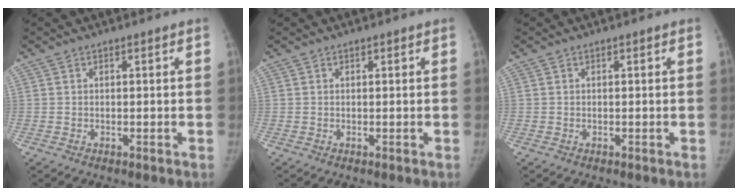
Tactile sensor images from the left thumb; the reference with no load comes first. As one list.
[{"total": 0.0}, {"total": 0.0}]